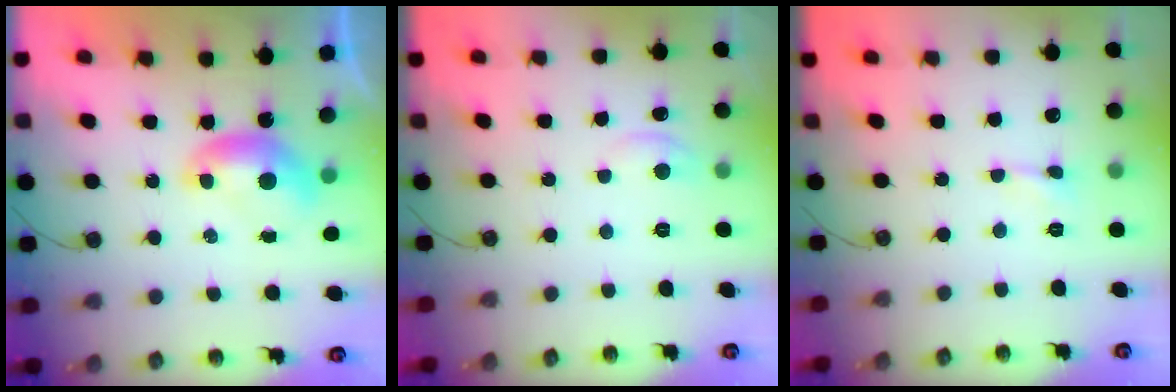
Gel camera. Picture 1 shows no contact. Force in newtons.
{"total": 1.5, "press": 1.4, "slide": 0.5}
{"total": 0.6, "press": 0.5, "slide": 0.3}